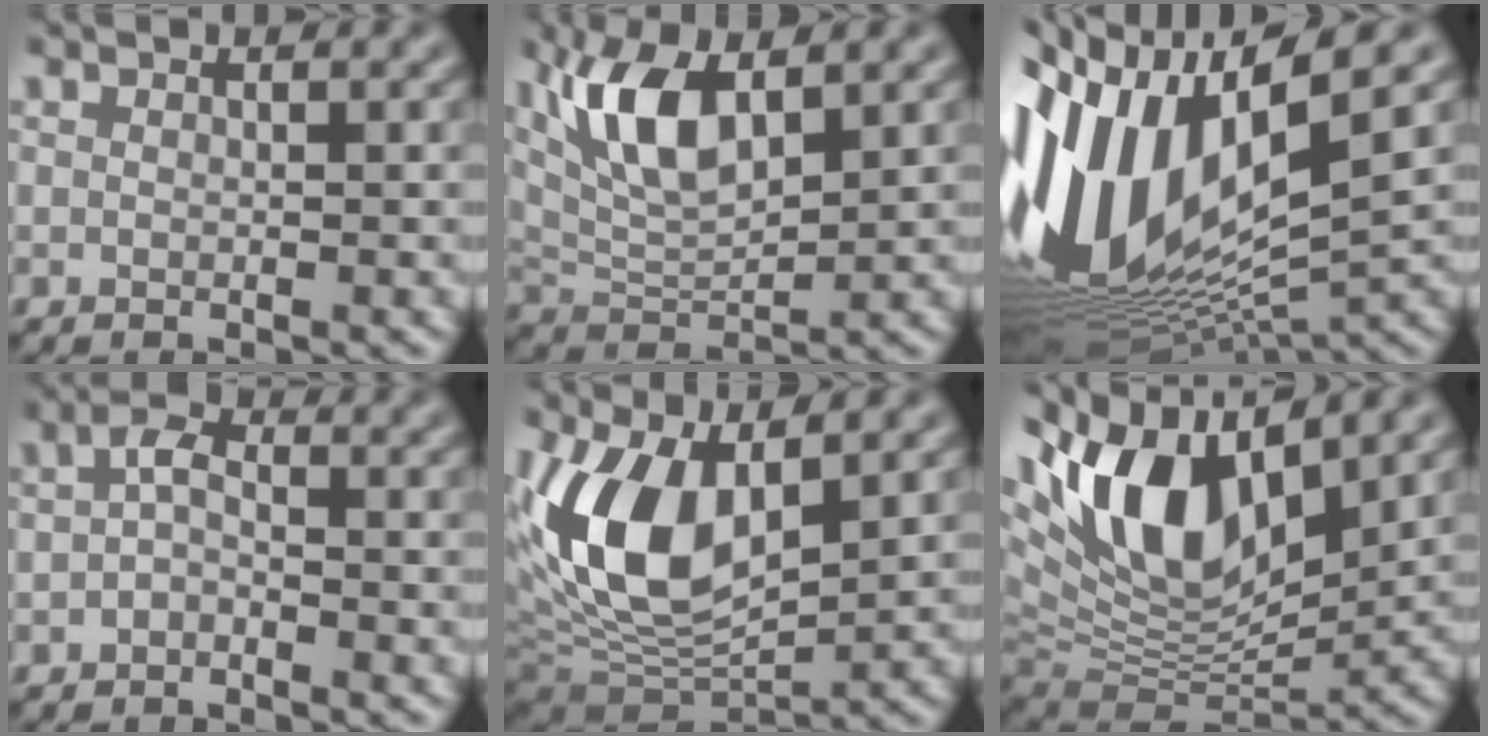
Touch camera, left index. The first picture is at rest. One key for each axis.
{"total": 6.6, "fx": 2.7, "fy": 2.7, "fz": 5.4, "tx": -0.113, "ty": 0.003, "tz": 0.054}
{"total": 15.5, "fx": 0.9, "fy": 7.2, "fz": 13.7, "tx": -0.297, "ty": -0.001, "tz": 0.028}
{"total": 1.6, "fx": -0.8, "fy": 0.8, "fz": 1.0, "tx": -0.022, "ty": 0.007, "tz": -0.016}
{"total": 10.5, "fx": 1.5, "fy": 5.5, "fz": 8.9, "tx": -0.180, "ty": -0.007, "tz": 0.027}
{"total": 12.9, "fx": 5.1, "fy": 6.4, "fz": 10.0, "tx": -0.187, "ty": 0.009, "tz": 0.097}